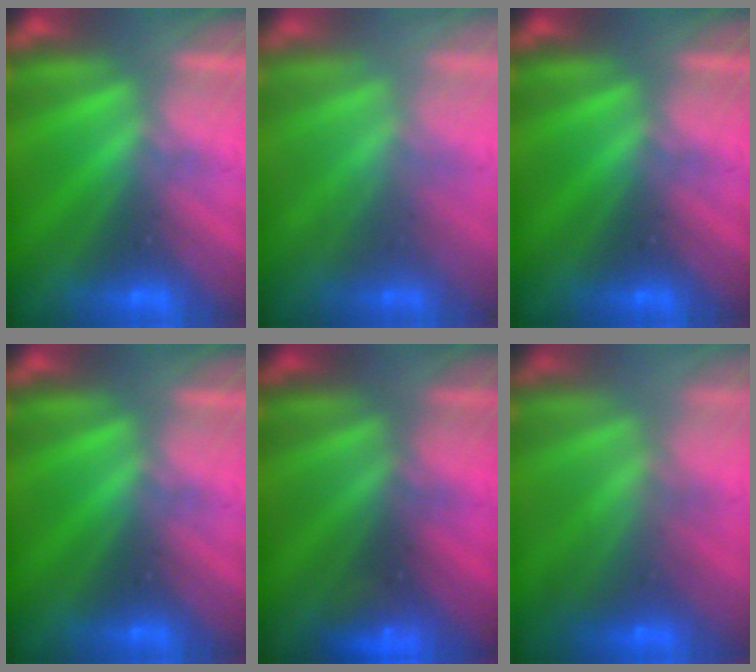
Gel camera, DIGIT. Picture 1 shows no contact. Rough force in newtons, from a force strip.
{"total": 2.0}
{"total": 0.0}
{"total": 0.0}
{"total": 2.3}
{"total": 6.3}